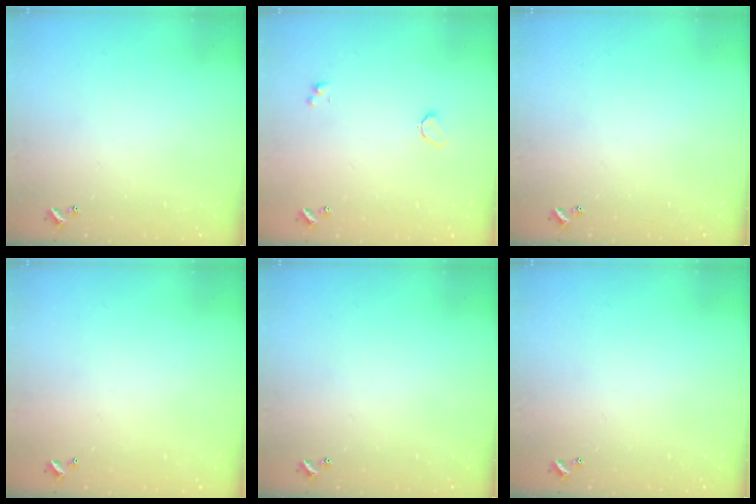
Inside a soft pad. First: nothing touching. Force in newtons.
{"total": 0.8, "press": 0.7, "slide": 0.4}
{"total": 0.0}
{"total": 2.7, "press": 2.7, "slide": 0.1}
{"total": 0.0}
{"total": 0.0}